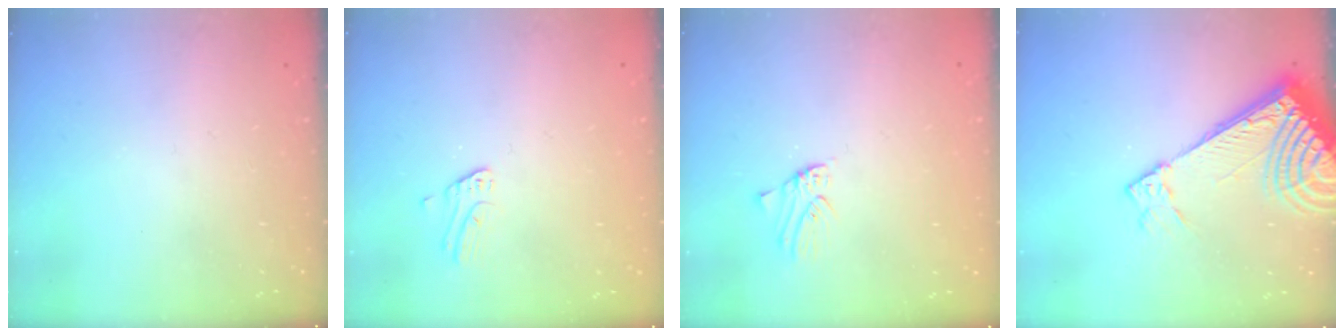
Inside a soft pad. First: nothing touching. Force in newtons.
{"total": 2.4, "press": 2.4, "slide": 0.1}
{"total": 0.5, "press": 0.5, "slide": 0.1}
{"total": 10.5, "press": 10.4, "slide": 1.4}